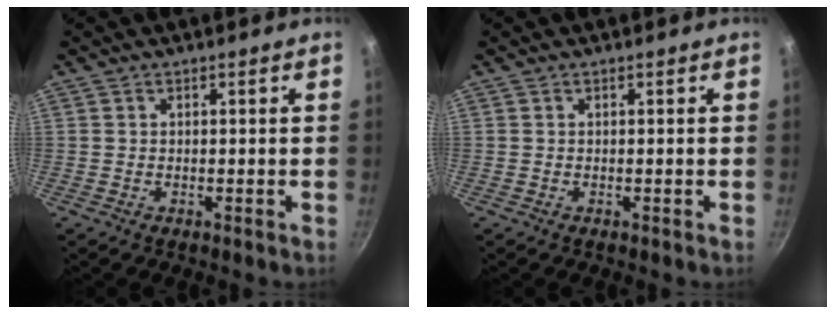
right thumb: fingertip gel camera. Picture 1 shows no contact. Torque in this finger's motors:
{"motor_torque": [-0.02, 0.03, 0.06, -0.06, 0.00]}